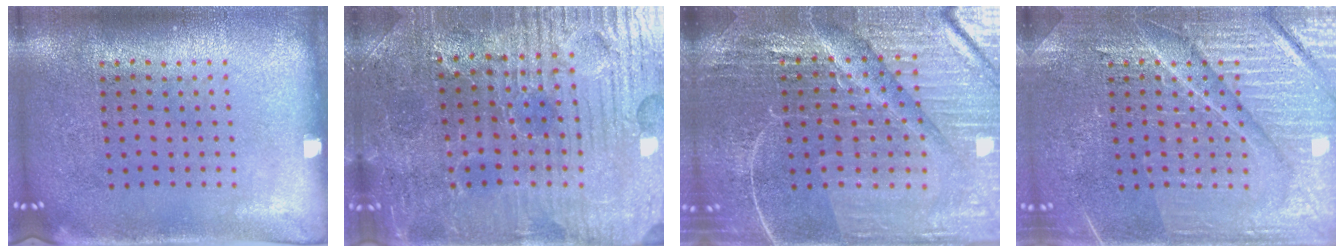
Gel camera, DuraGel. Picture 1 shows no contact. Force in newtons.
{"total": 3.8, "press": 3.8, "slide": 0.5}
{"total": 5.2, "press": 4.9, "slide": 1.8}
{"total": 4.2, "press": 4.2, "slide": 0.5}